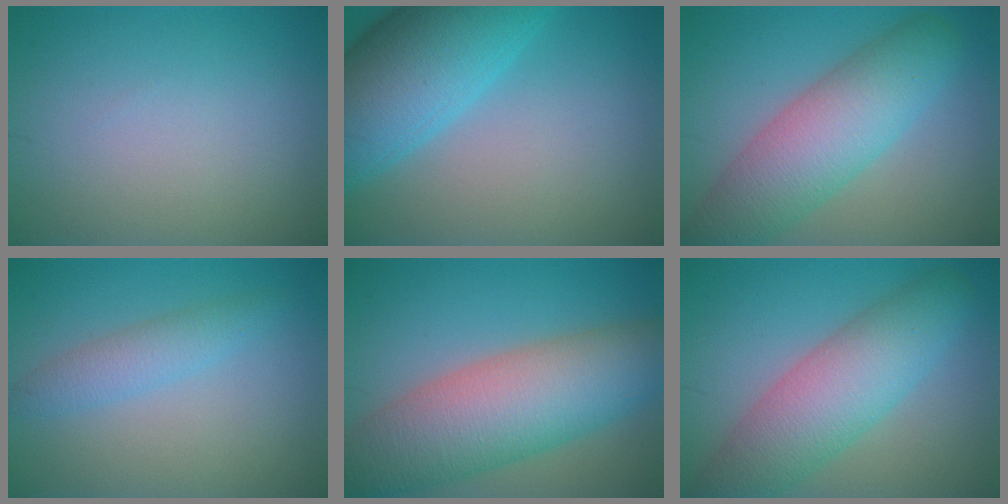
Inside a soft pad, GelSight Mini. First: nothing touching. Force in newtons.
{"total": 10.4, "press": 10.4, "slide": 0.3}
{"total": 8.0, "press": 8.0, "slide": 0.2}
{"total": 2.5, "press": 2.5, "slide": 0.1}
{"total": 10.9, "press": 10.9, "slide": 0.4}
{"total": 7.7, "press": 7.7, "slide": 0.3}